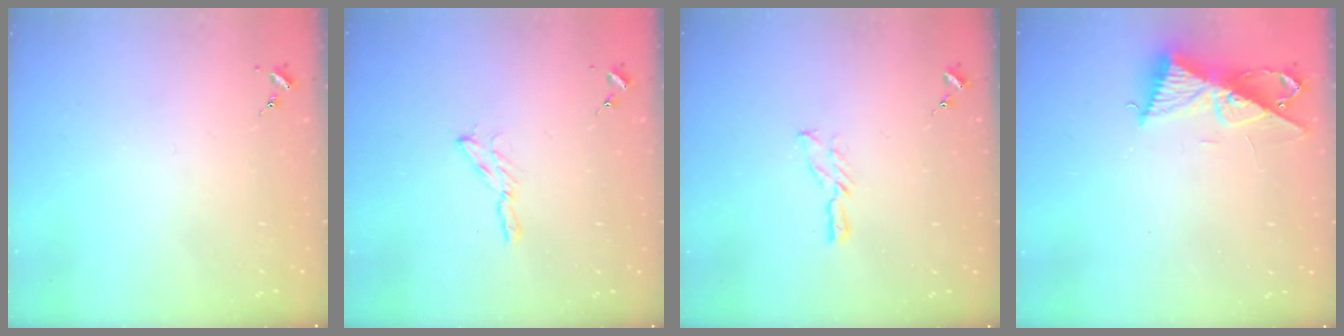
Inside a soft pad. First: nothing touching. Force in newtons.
{"total": 5.0, "press": 5.0, "slide": 0.5}
{"total": 5.8, "press": 5.8, "slide": 0.4}
{"total": 10.0, "press": 10.0, "slide": 0.6}